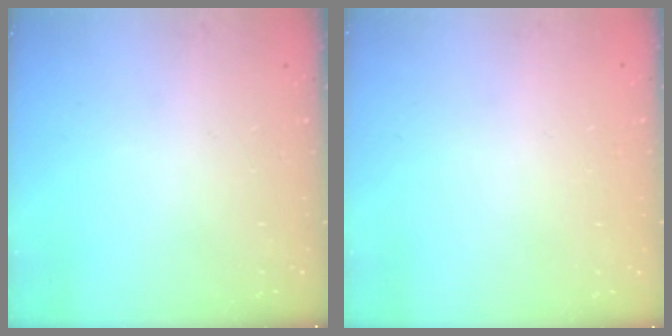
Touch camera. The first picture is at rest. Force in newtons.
{"total": 0.0}